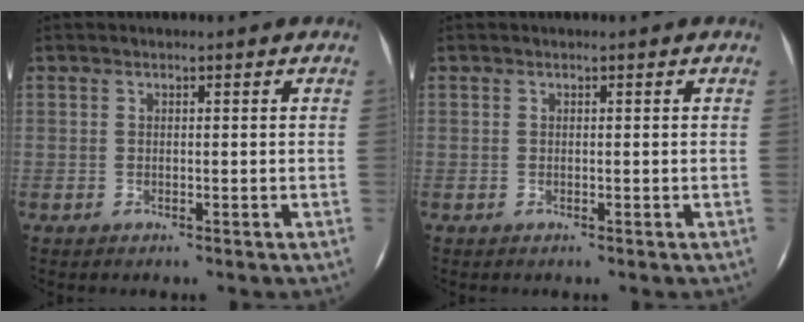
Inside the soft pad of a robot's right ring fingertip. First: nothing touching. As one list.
[{"total": 0.0}]